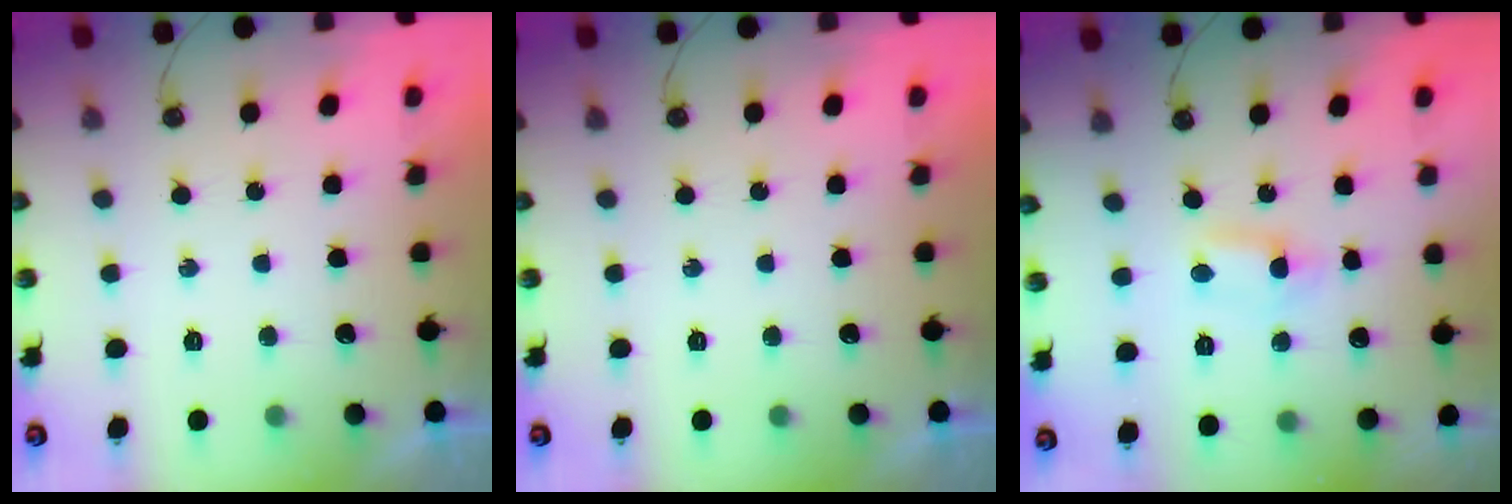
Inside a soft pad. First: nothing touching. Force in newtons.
{"total": 0.0}
{"total": 1.1, "press": 0.9, "slide": 0.7}